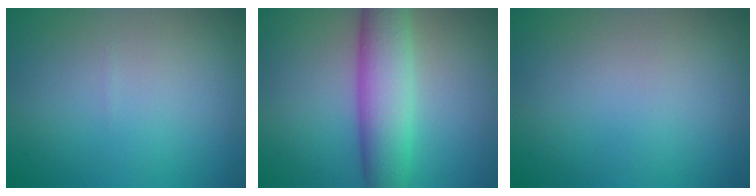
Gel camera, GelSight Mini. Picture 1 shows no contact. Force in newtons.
{"total": 6.7, "press": 6.6, "slide": 0.3}
{"total": 0.0}